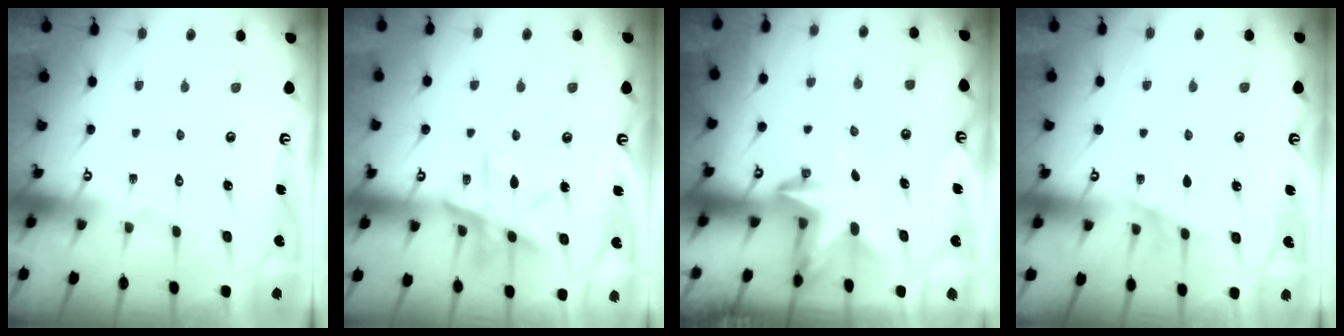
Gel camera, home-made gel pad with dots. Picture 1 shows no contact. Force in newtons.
{"total": 11.3, "press": 11.3, "slide": 0.9}
{"total": 3.0, "press": 2.9, "slide": 0.7}
{"total": 6.0, "press": 5.3, "slide": 2.8}